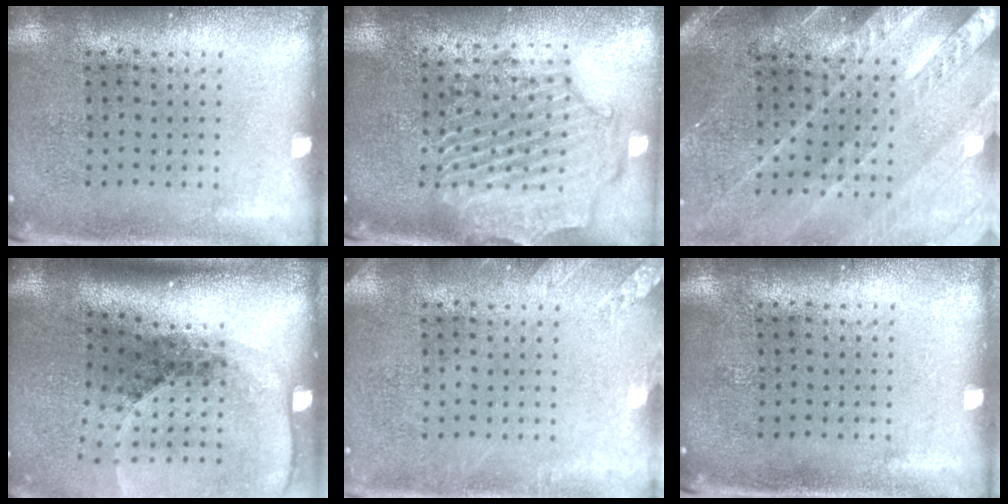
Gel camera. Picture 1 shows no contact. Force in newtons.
{"total": 2.2, "press": 2.1, "slide": 0.8}
{"total": 3.0, "press": 2.6, "slide": 1.4}
{"total": 2.7, "press": 1.9, "slide": 1.9}
{"total": 1.6, "press": 1.6, "slide": 0.2}
{"total": 0.0}